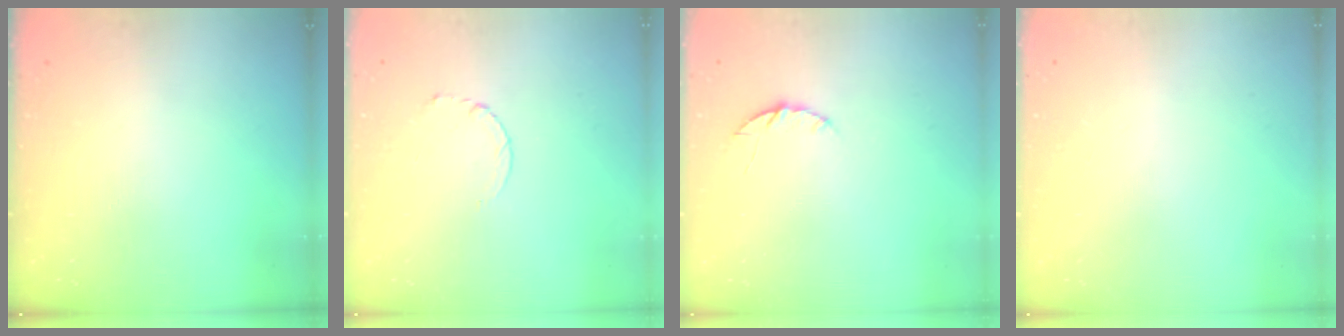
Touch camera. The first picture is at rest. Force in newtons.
{"total": 2.5, "press": 2.5, "slide": 0.3}
{"total": 4.2, "press": 4.2, "slide": 0.5}
{"total": 2.4, "press": 2.4, "slide": 0.2}